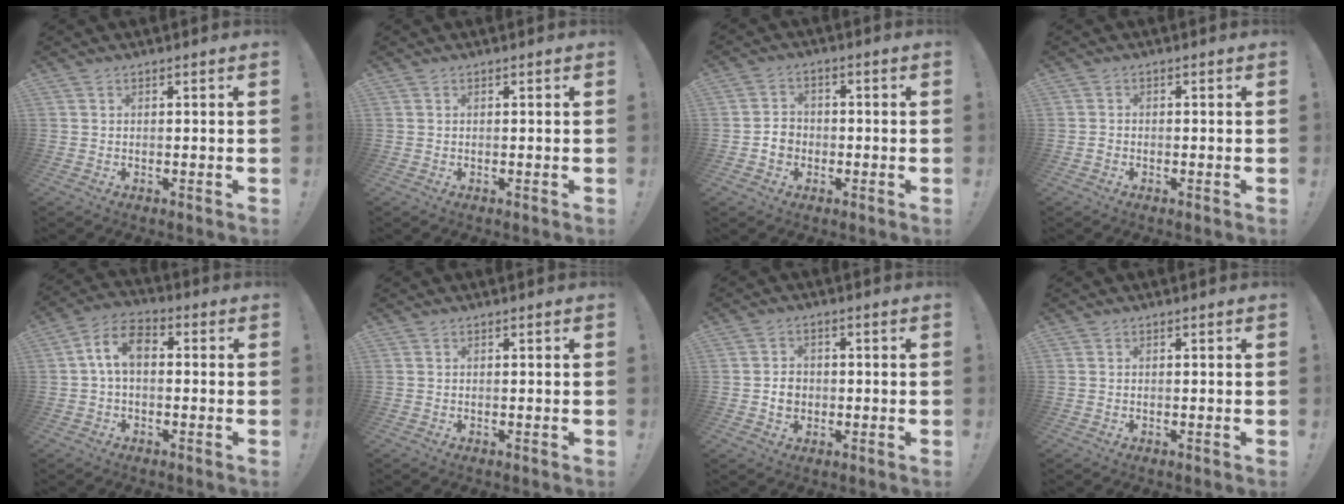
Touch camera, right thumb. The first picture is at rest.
{"total": 0.0}
{"total": 3.7, "force": [-1.1, 3.1, 1.6], "torque": [-0.016, 0.007, -0.021]}
{"total": 1.1, "force": [-0.6, 0.8, 0.4], "torque": [-0.010, 0.006, -0.011]}
{"total": 8.3, "force": [0.5, 5.0, 6.6], "torque": [-0.131, 0.011, 0.014]}
{"total": 0.0}
{"total": 5.0, "force": [-0.6, 4.3, 2.4], "torque": [-0.024, 0.007, -0.009]}
{"total": 0.0}